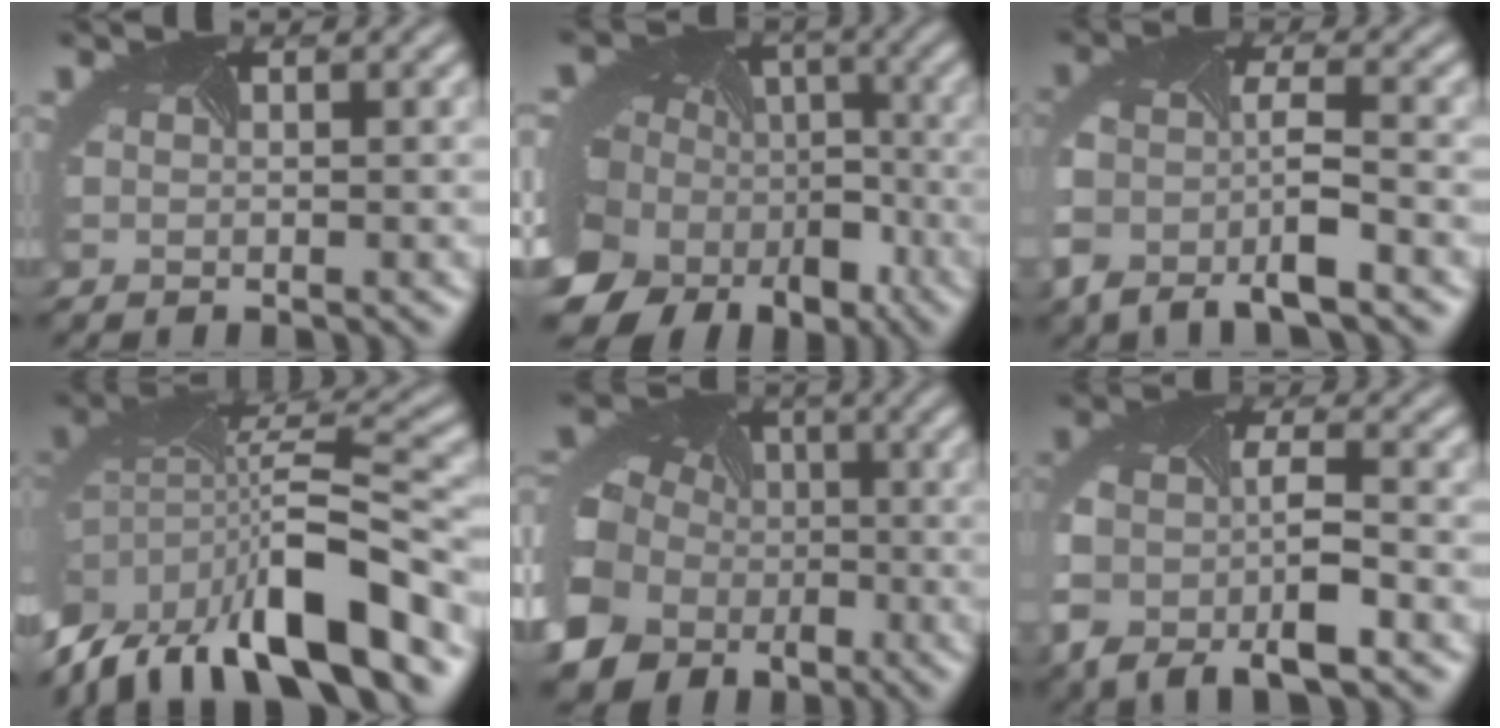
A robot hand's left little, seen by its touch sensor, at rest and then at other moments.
{"total": 19.5, "force": [-7.2, 15.0, 10.3], "torque": [-0.235, -0.055, -0.094]}
{"total": 7.5, "force": [-4.3, 3.1, 5.4], "torque": [-0.119, -0.022, -0.082]}
{"total": 12.9, "force": [-7.1, 5.4, 9.4], "torque": [-0.175, -0.011, -0.113]}
{"total": 17.2, "force": [-6.0, 14.6, 6.9], "torque": [-0.171, -0.052, -0.127]}
{"total": 8.6, "force": [-4.5, 3.9, 6.2], "torque": [-0.133, -0.024, -0.081]}